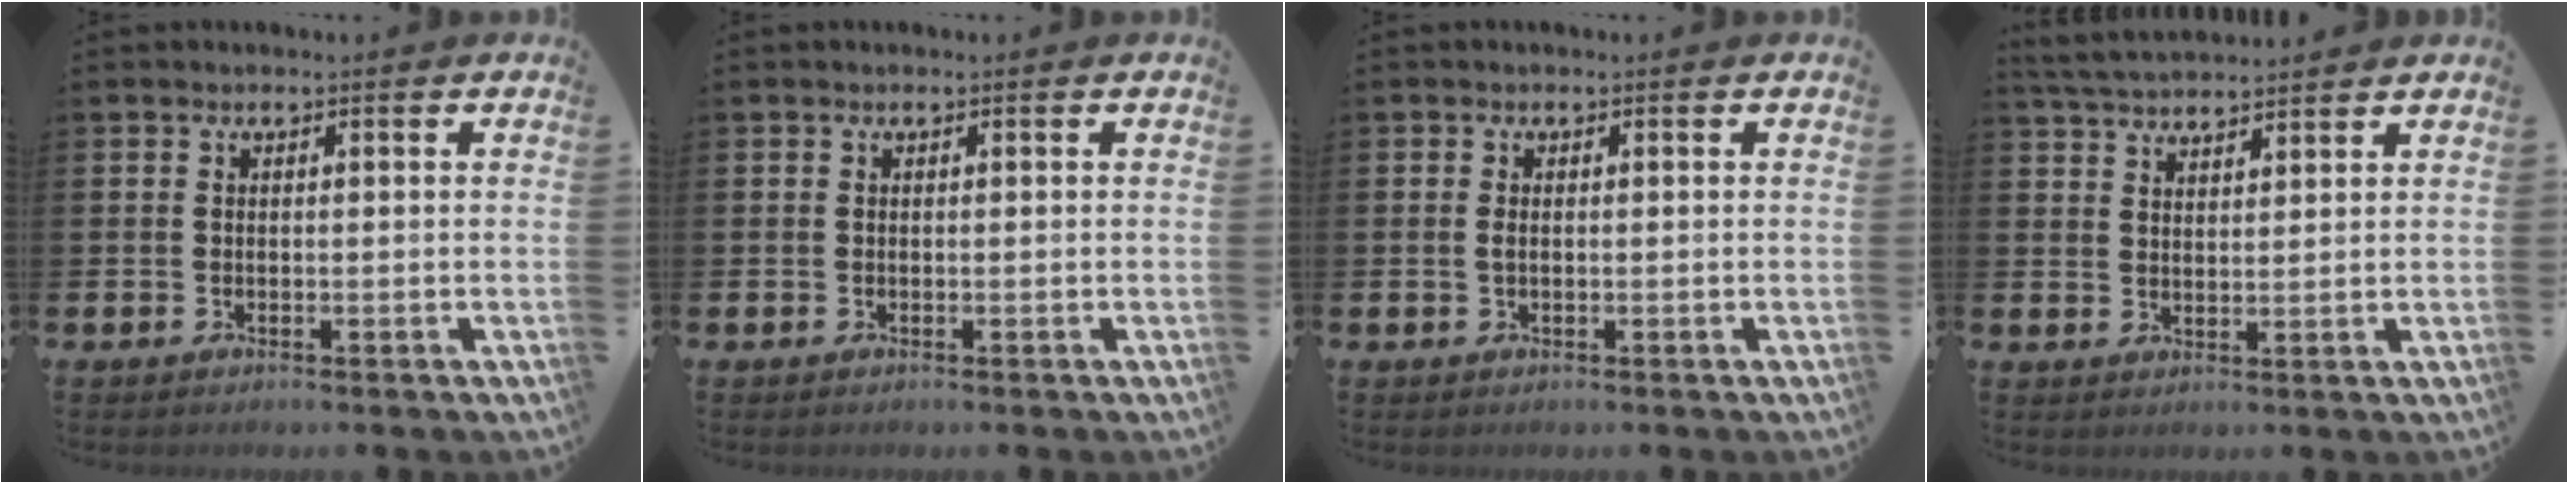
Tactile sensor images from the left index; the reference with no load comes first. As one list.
[{"total": 0.0}, {"total": 1.0, "force": [0.1, 0.5, 0.9], "torque": [-0.011, 0.002, -0.002]}, {"total": 4.0, "force": [4.0, 0.4, 0.5], "torque": [-0.027, -0.015, 0.074]}]